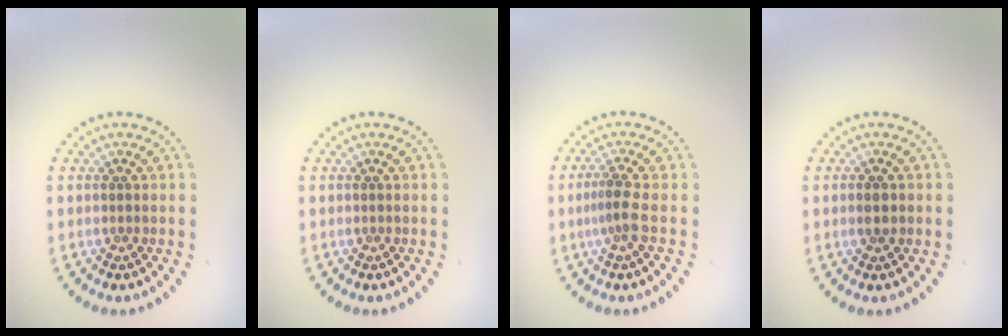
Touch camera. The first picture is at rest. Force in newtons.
{"total": 0.0}
{"total": 2.0, "press": 1.4, "slide": 1.4}
{"total": 1.6, "press": 1.6, "slide": 0.3}